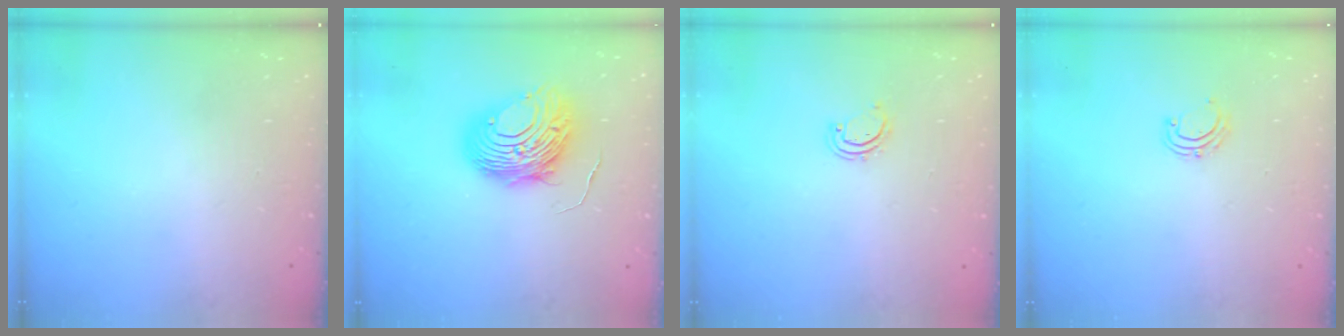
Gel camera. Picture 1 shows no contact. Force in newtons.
{"total": 11.4, "press": 11.3, "slide": 0.8}
{"total": 2.5, "press": 2.5, "slide": 0.3}
{"total": 4.6, "press": 4.5, "slide": 0.5}